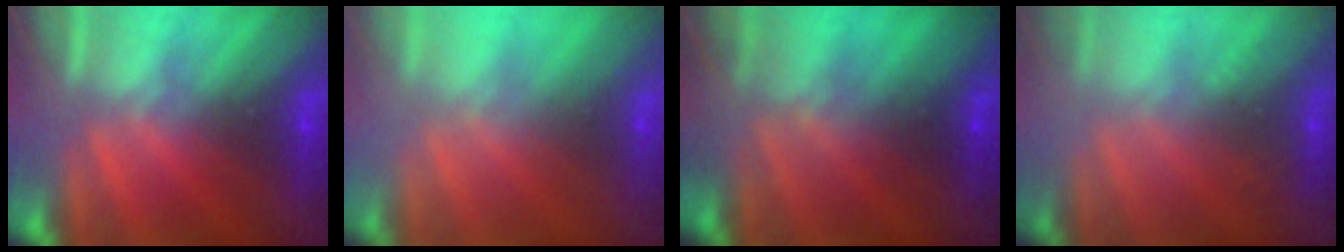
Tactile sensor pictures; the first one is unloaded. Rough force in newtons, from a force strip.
{"total": 2.4}
{"total": 7.2}
{"total": 2.4}